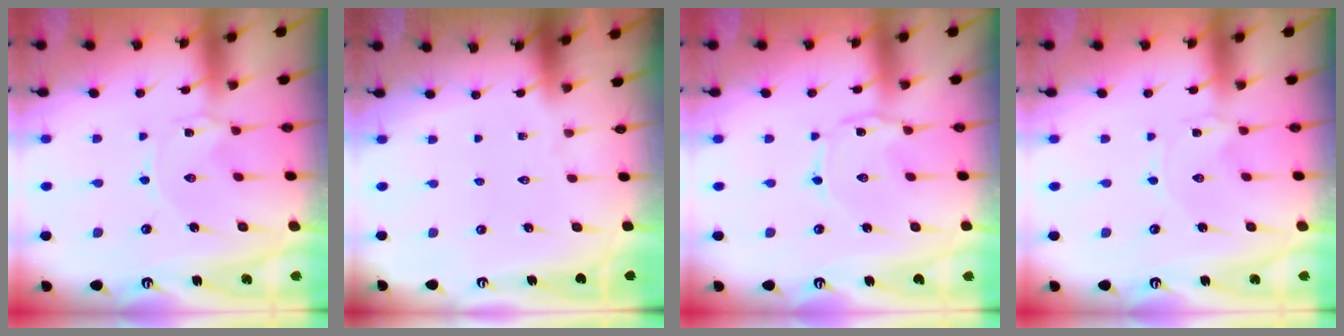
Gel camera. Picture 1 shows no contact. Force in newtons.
{"total": 0.0}
{"total": 1.7, "press": 1.7, "slide": 0.2}
{"total": 0.0}